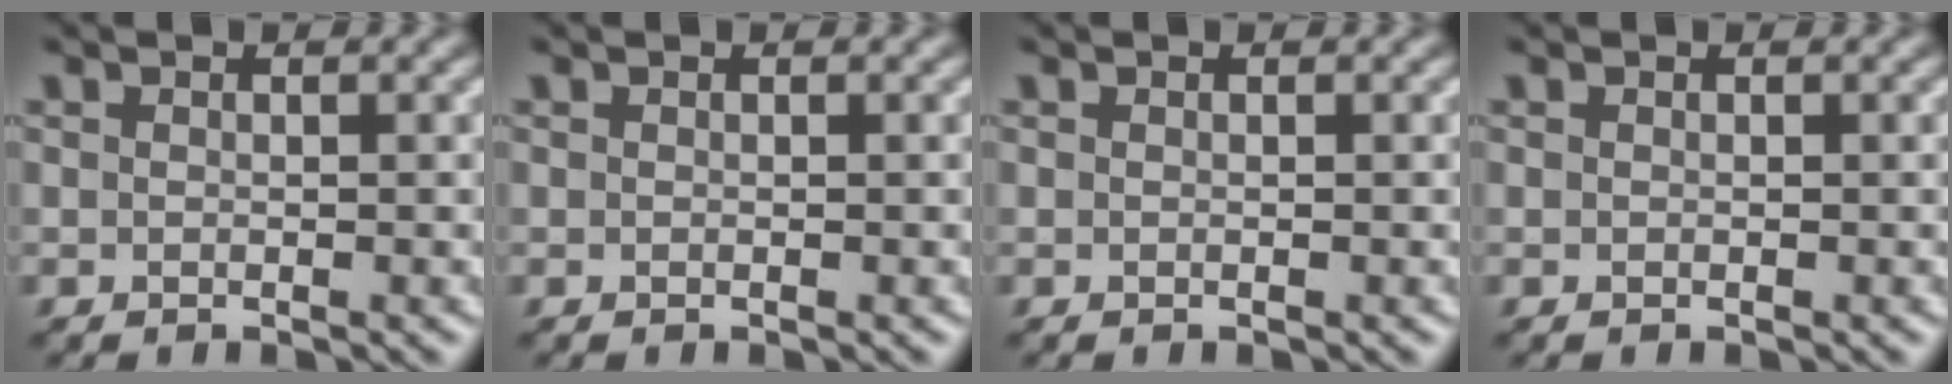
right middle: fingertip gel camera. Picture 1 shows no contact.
{"total": 0.0}
{"total": 0.0}
{"total": 0.0}